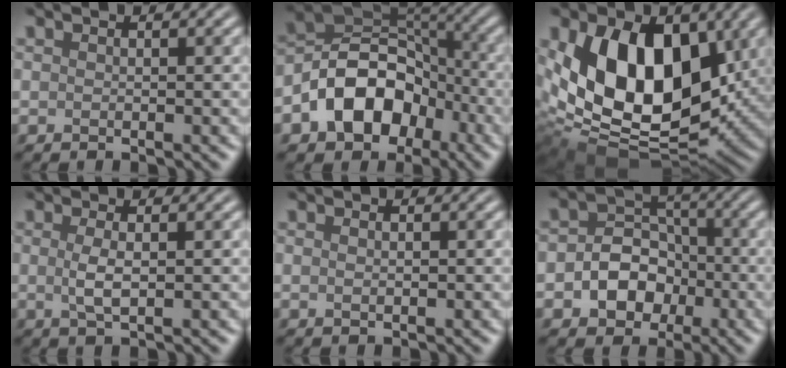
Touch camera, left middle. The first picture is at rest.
{"total": 9.3, "force": [-3.9, 6.5, 5.4], "torque": [-0.080, 0.004, -0.081]}
{"total": 15.0, "force": [2.0, 9.5, 11.4], "torque": [-0.194, -0.009, 0.026]}
{"total": 2.0, "force": [0.1, 0.6, 1.9], "torque": [-0.042, 0.001, 0.002]}
{"total": 0.7, "force": [0.1, 0.4, 0.6], "torque": [-0.012, 0.001, 0.003]}
{"total": 5.2, "force": [-1.4, 4.1, 2.8], "torque": [-0.022, 0.003, -0.034]}